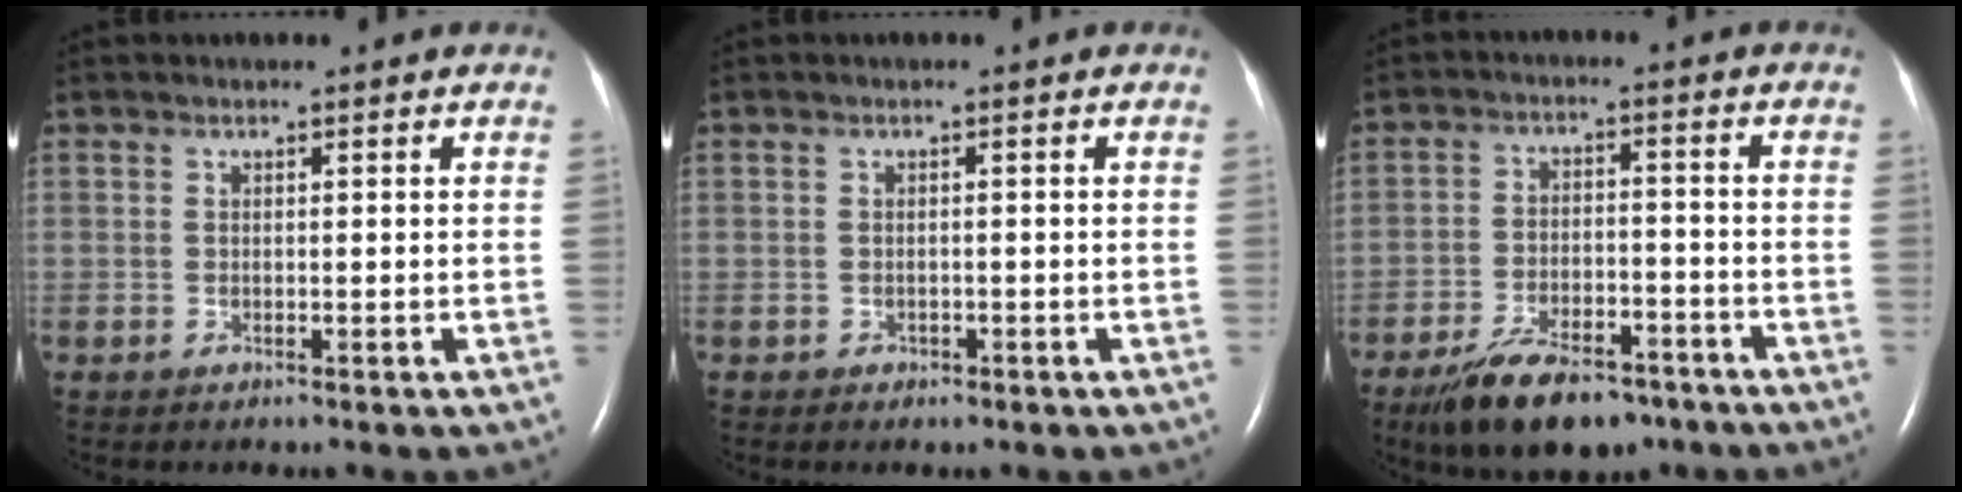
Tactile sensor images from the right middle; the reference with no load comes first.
{"total": 0.7, "force": [-0.4, 0.6, 0.2], "torque": [-0.007, 0.001, -0.005]}
{"total": 11.8, "force": [-8.5, 4.5, 6.7], "torque": [-0.118, -0.010, -0.141]}